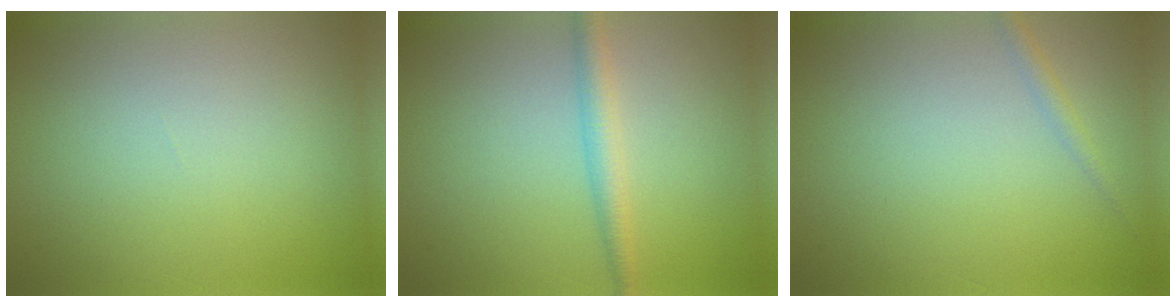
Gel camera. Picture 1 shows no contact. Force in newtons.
{"total": 2.4, "press": 2.4, "slide": 0.1}
{"total": 1.1, "press": 1.1, "slide": 0.0}